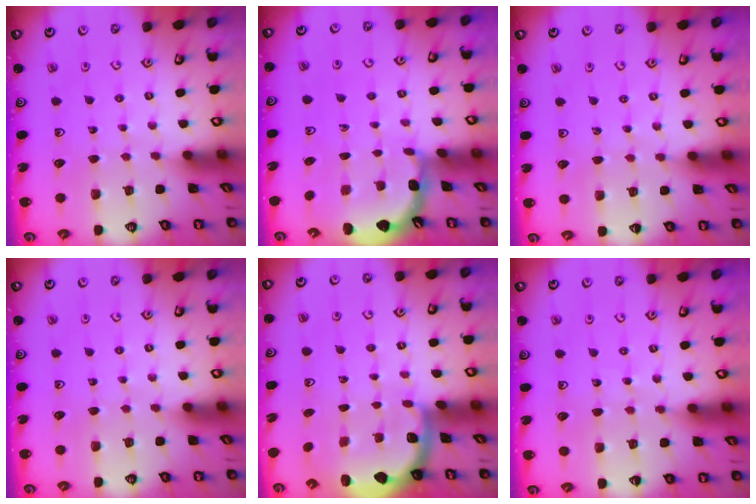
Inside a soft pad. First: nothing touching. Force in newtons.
{"total": 2.1, "press": 2.1, "slide": 0.2}
{"total": 2.5, "press": 2.5, "slide": 0.4}
{"total": 0.0}
{"total": 1.9, "press": 1.8, "slide": 0.5}
{"total": 2.9, "press": 2.9, "slide": 0.4}